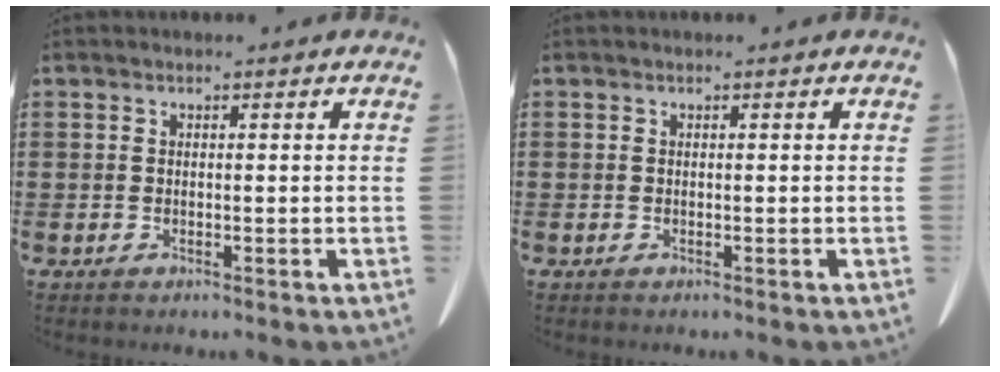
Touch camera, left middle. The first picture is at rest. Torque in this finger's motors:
{"motor_torque": [-1.02, 1.11, -0.60, -0.11]}